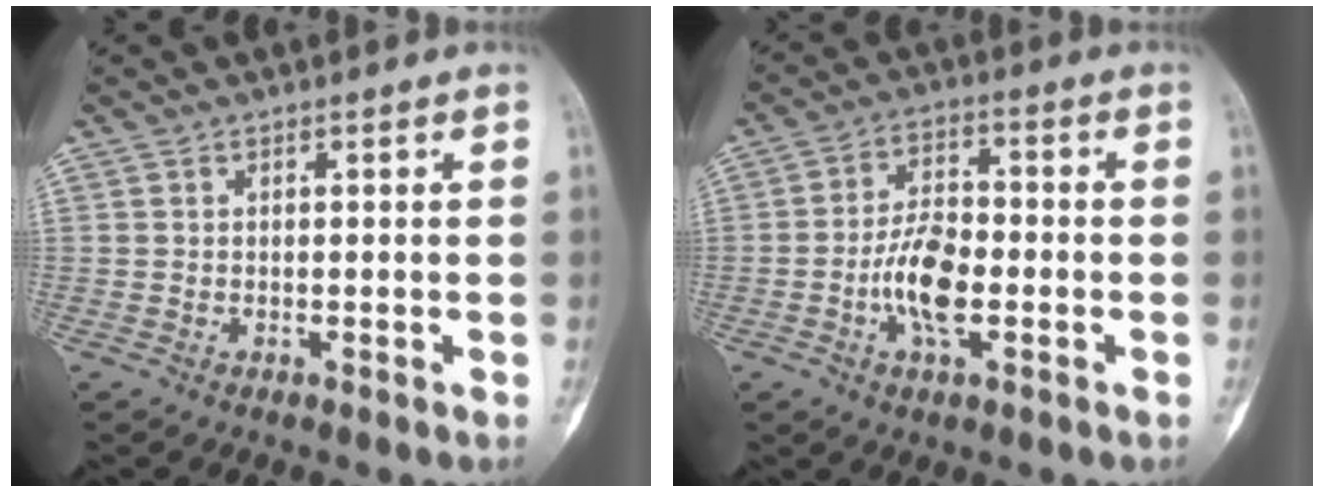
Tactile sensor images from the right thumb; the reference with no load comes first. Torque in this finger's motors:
{"motor_torque": [0.67, 0.66, 0.10, -0.09, 0.12]}